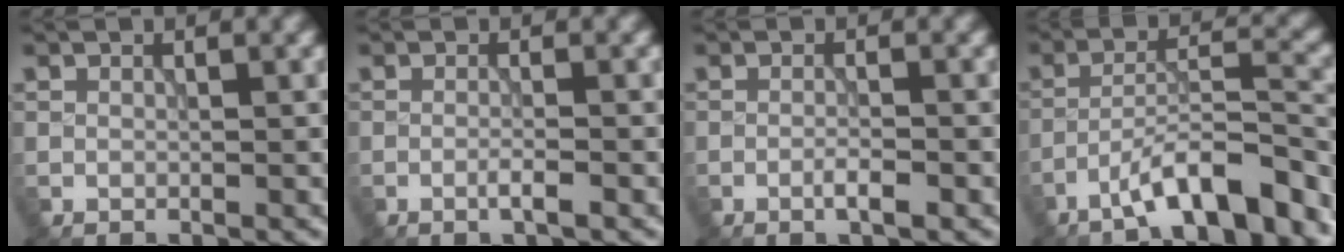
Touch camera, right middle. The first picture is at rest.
{"total": 1.5, "force": [-0.6, 0.2, 1.3], "torque": [-0.019, 0.003, -0.017]}
{"total": 1.7, "force": [-0.8, 0.2, 1.4], "torque": [-0.023, 0.002, -0.018]}
{"total": 7.8, "force": [-5.5, 1.5, 5.4], "torque": [-0.086, 0.016, -0.088]}